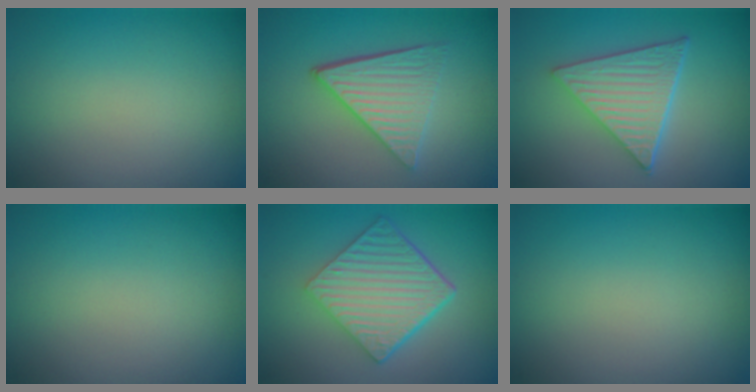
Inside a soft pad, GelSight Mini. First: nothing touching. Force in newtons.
{"total": 4.8, "press": 3.6, "slide": 3.1}
{"total": 6.1, "press": 4.6, "slide": 4.1}
{"total": 0.0}
{"total": 6.9, "press": 4.6, "slide": 5.1}
{"total": 0.0}